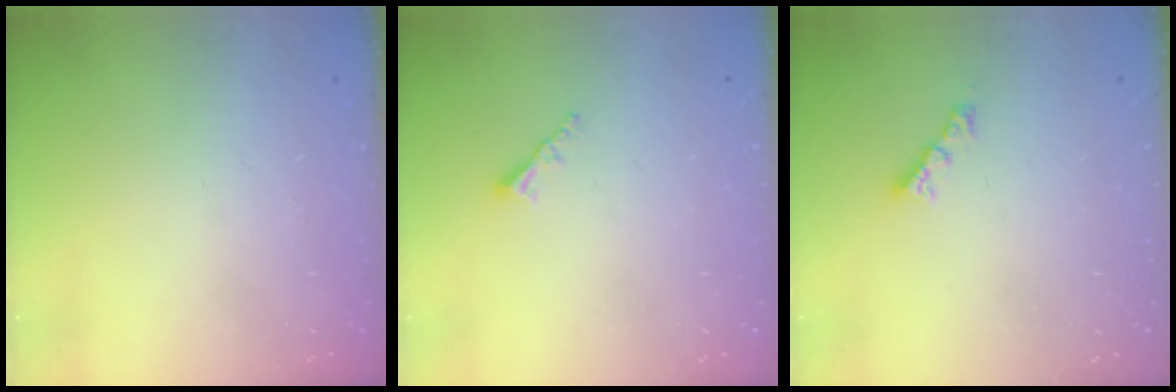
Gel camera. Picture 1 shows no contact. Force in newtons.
{"total": 2.3, "press": 2.2, "slide": 0.6}
{"total": 2.6, "press": 2.6, "slide": 0.1}